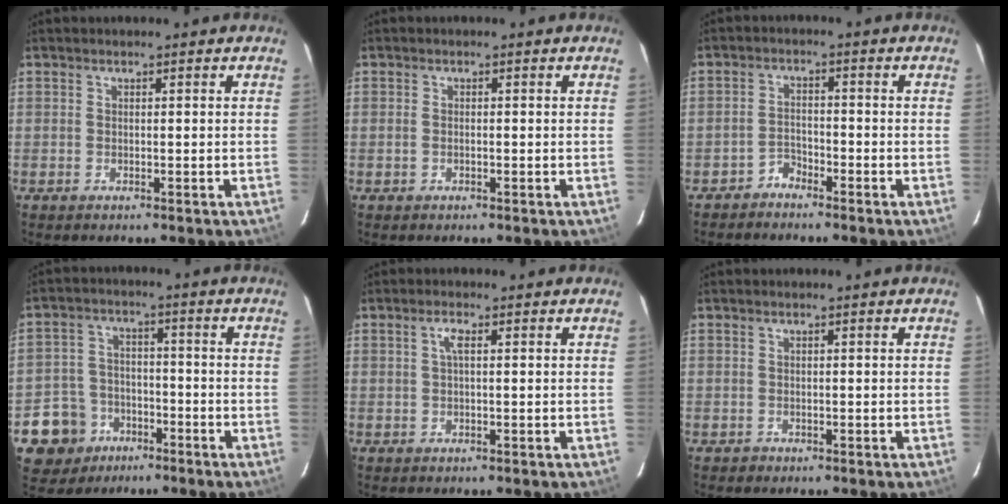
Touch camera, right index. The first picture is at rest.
{"total": 0.7, "force": [-0.3, 0.4, 0.5], "torque": [-0.011, 0.001, -0.005]}
{"total": 2.6, "force": [-2.4, 1.1, 0.0], "torque": [0.002, 0.006, -0.043]}
{"total": 10.3, "force": [-5.4, 8.6, 2.1], "torque": [-0.076, 0.030, -0.071]}
{"total": 1.8, "force": [0.3, 0.3, 1.7], "torque": [-0.034, 0.005, 0.003]}
{"total": 1.0, "force": [-0.5, 0.9, -0.1], "torque": [0.002, 0.003, -0.006]}